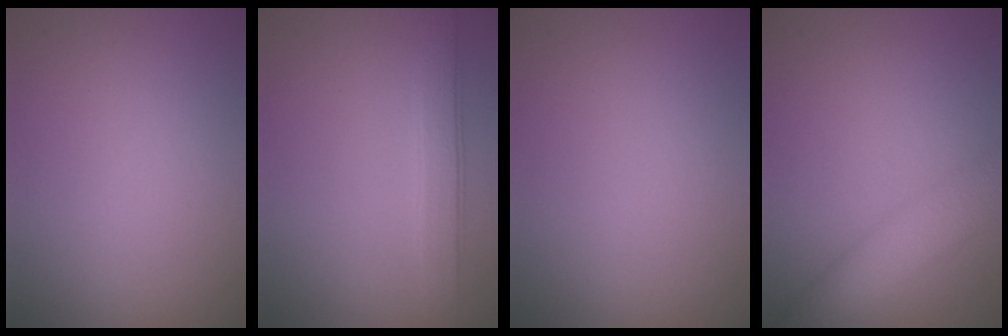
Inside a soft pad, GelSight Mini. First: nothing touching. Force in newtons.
{"total": 3.0, "press": 3.0, "slide": 0.3}
{"total": 0.0}
{"total": 4.9, "press": 4.9, "slide": 0.2}